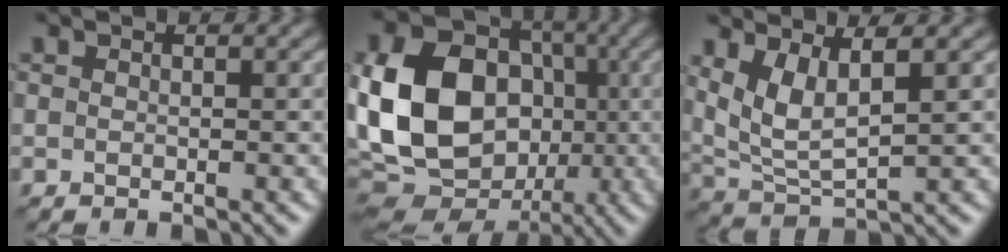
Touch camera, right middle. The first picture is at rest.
{"total": 16.2, "force": [-1.4, 12.6, 10.1], "torque": [-0.220, -0.002, -0.018]}
{"total": 4.3, "force": [1.9, 1.4, 3.6], "torque": [-0.085, -0.008, 0.046]}